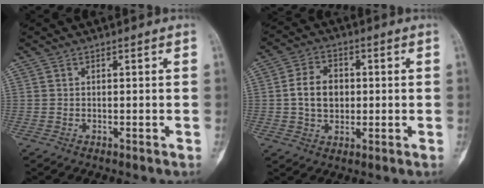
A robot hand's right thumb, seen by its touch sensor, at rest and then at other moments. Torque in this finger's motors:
{"motor_torque": [0.24, 0.48, 0.71, -0.31, 0.16]}